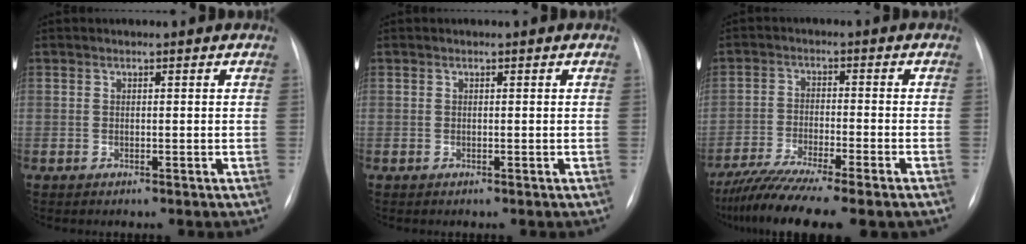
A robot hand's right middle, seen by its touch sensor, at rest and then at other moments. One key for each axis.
{"total": 0.0}
{"total": 11.8, "fx": -9.4, "fy": 0.6, "fz": 7.1, "tx": -0.119, "ty": -0.027, "tz": -0.149}